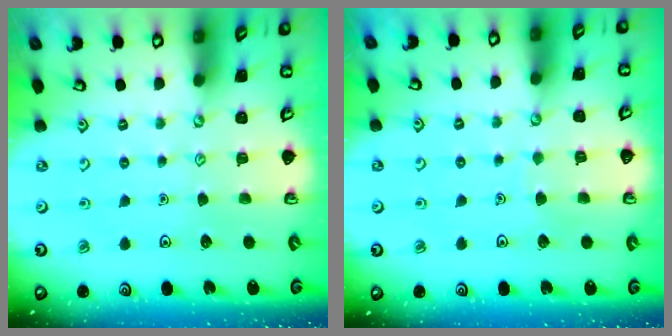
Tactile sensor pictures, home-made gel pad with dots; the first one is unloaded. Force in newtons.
{"total": 3.4, "press": 3.4, "slide": 0.1}